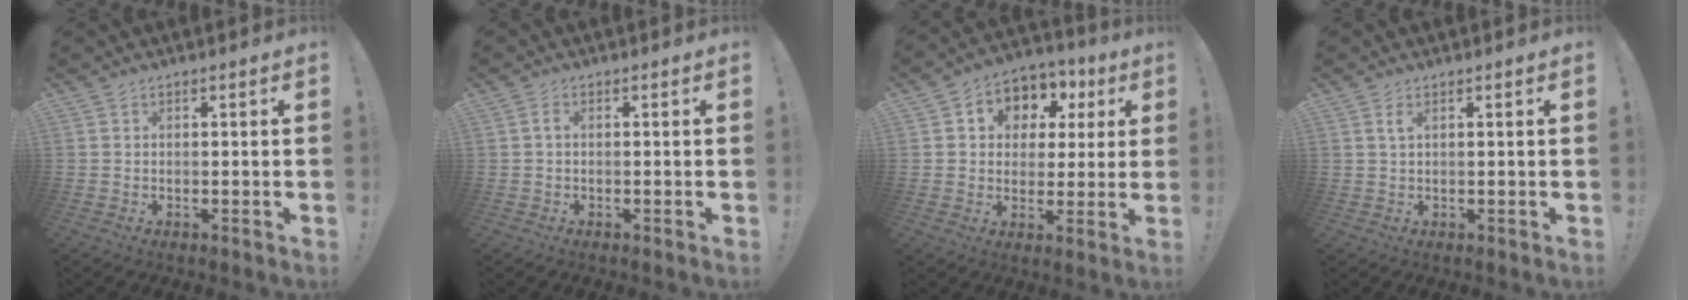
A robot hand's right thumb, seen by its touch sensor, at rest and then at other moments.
{"total": 1.3, "force": [-0.2, 0.2, 1.2], "torque": [-0.024, 0.004, -0.005]}
{"total": 8.2, "force": [2.3, 7.4, 2.7], "torque": [-0.034, -0.019, 0.046]}
{"total": 1.6, "force": [0.7, 0.2, 1.4], "torque": [-0.023, -0.001, 0.009]}